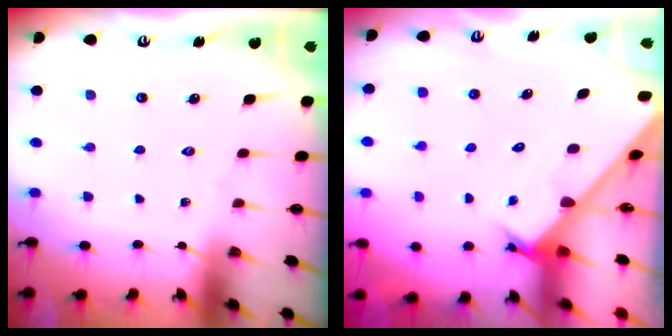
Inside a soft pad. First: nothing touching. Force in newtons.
{"total": 2.7, "press": 2.7, "slide": 0.3}